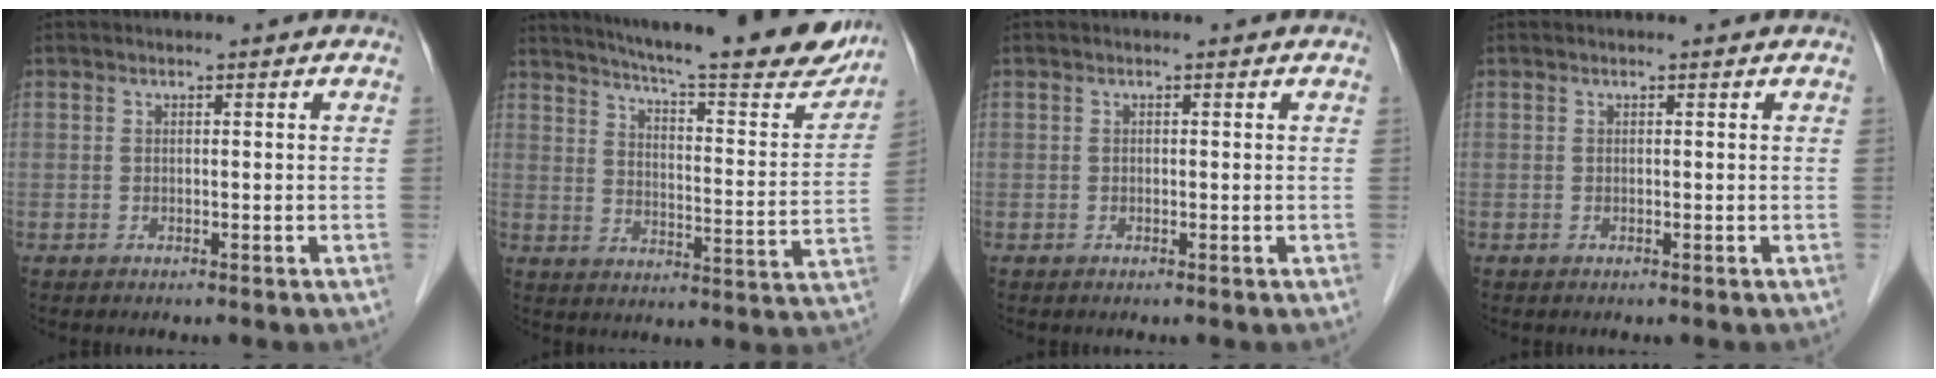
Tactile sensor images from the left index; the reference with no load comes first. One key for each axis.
{"total": 24.0, "fx": 21.2, "fy": 2.4, "fz": 11.0, "tx": -0.168, "ty": -0.055, "tz": 0.271}
{"total": 0.0}
{"total": 0.0}